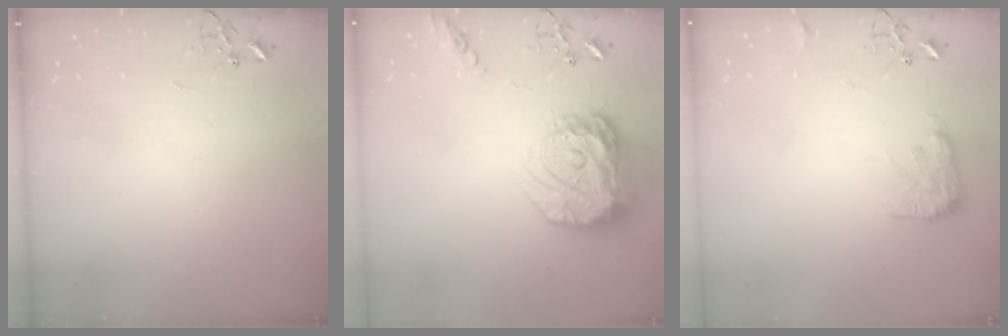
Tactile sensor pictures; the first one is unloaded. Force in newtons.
{"total": 18.2, "press": 18.1, "slide": 1.7}
{"total": 9.2, "press": 9.2, "slide": 0.3}